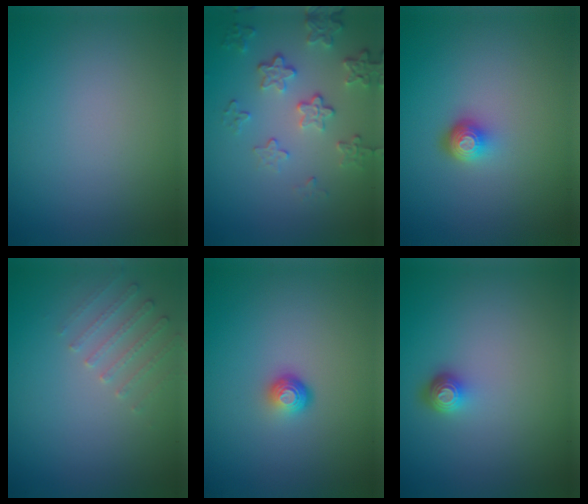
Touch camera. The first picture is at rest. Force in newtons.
{"total": 4.1, "press": 3.2, "slide": 2.6}
{"total": 2.0, "press": 1.5, "slide": 1.4}
{"total": 1.9, "press": 1.8, "slide": 0.6}
{"total": 1.8, "press": 1.2, "slide": 1.4}
{"total": 1.7, "press": 1.3, "slide": 1.1}